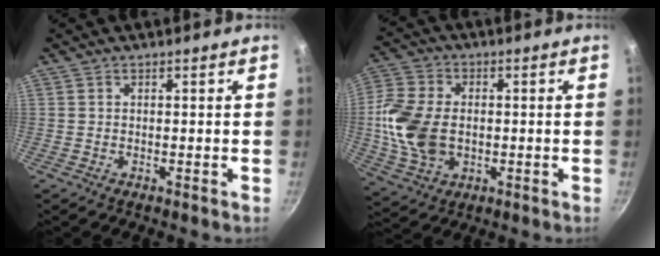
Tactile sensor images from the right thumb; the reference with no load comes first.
{"total": 14.0, "force": [-0.7, 9.9, 9.9], "torque": [-0.186, 0.004, -0.014]}